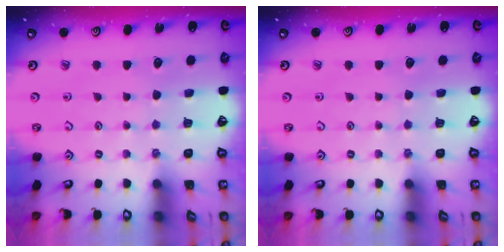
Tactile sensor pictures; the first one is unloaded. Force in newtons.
{"total": 0.0}